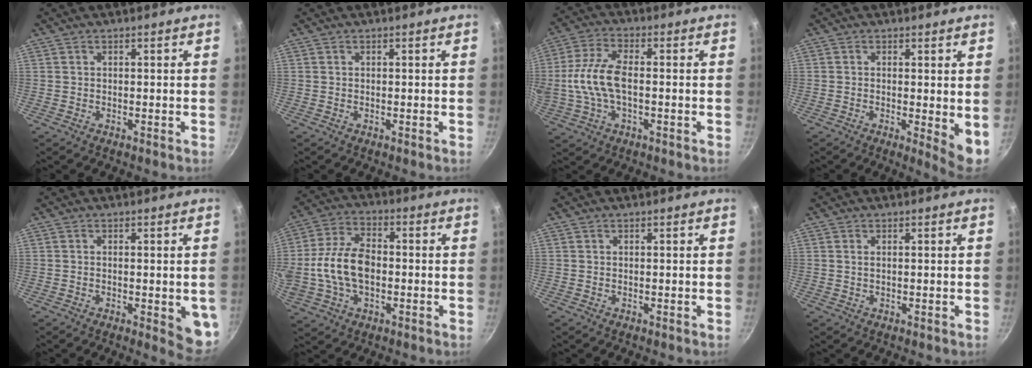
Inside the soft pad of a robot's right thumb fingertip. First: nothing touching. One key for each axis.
{"total": 0.0}
{"total": 11.0, "fx": -0.7, "fy": 5.3, "fz": 9.5, "tx": -0.201, "ty": 0.021, "tz": -0.020}
{"total": 5.3, "fx": 0.0, "fy": 1.4, "fz": 5.1, "tx": -0.073, "ty": -0.015, "tz": 0.000}
{"total": 6.6, "fx": -1.2, "fy": 2.2, "fz": 6.1, "tx": -0.063, "ty": -0.007, "tz": -0.013}
{"total": 13.7, "fx": -1.1, "fy": 8.6, "fz": 10.6, "tx": -0.197, "ty": 0.026, "tz": -0.027}
{"total": 0.0}
{"total": 0.7, "fx": 0.2, "fy": 0.4, "fz": 0.6, "tx": -0.012, "ty": 0.001, "tz": 0.002}